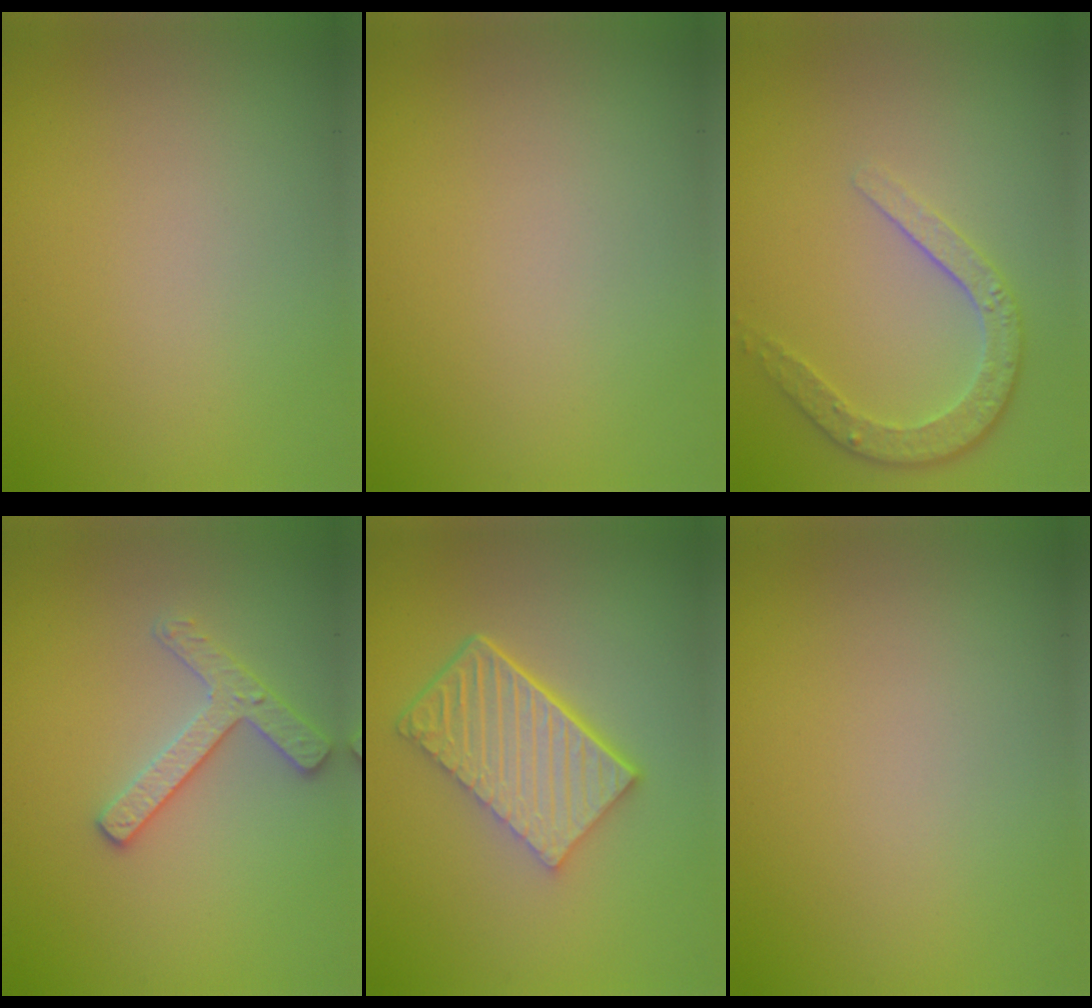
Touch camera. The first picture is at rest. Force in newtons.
{"total": 0.0}
{"total": 3.5, "press": 2.8, "slide": 2.1}
{"total": 2.6, "press": 2.6, "slide": 0.3}
{"total": 6.3, "press": 4.3, "slide": 4.7}
{"total": 0.0}